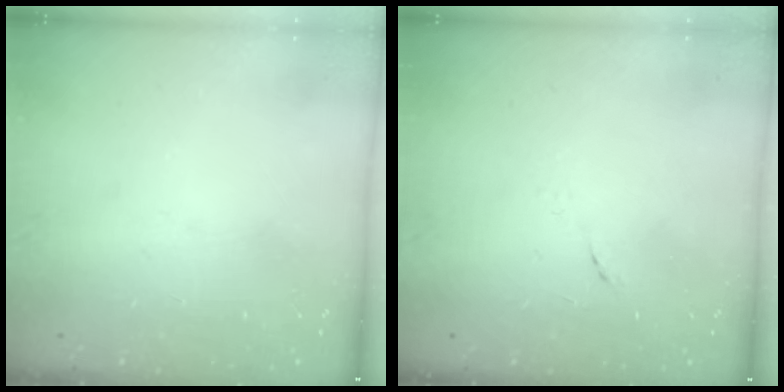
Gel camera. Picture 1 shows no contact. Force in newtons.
{"total": 5.7, "press": 5.6, "slide": 0.6}